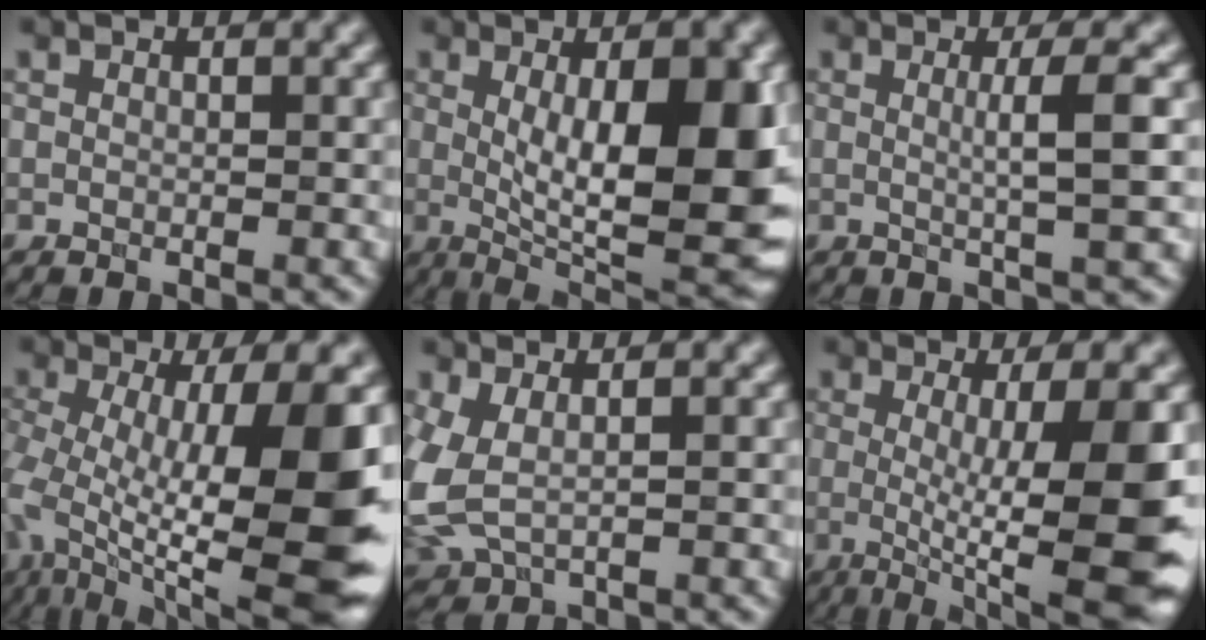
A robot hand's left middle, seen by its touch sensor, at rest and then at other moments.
{"total": 13.4, "force": [0.5, 4.3, 12.7], "torque": [-0.163, -0.014, 0.016]}
{"total": 4.1, "force": [0.4, 0.7, 4.1], "torque": [-0.061, 0.000, 0.003]}
{"total": 14.1, "force": [-2.0, 4.2, 13.3], "torque": [-0.206, -0.010, -0.032]}
{"total": 4.5, "force": [0.2, 2.5, 3.7], "torque": [-0.105, -0.005, 0.004]}
{"total": 13.1, "force": [-0.9, 3.1, 12.7], "torque": [-0.167, -0.014, -0.011]}